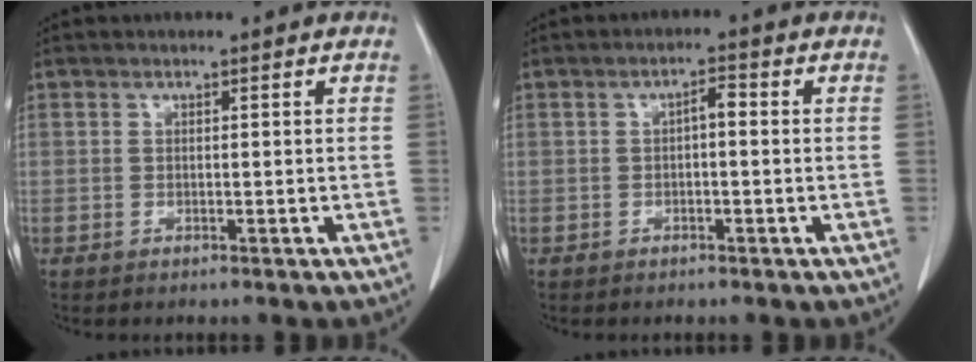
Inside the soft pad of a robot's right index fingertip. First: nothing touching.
{"total": 2.2, "force": [0.1, 0.8, 2.0], "torque": [-0.033, 0.011, 0.002]}